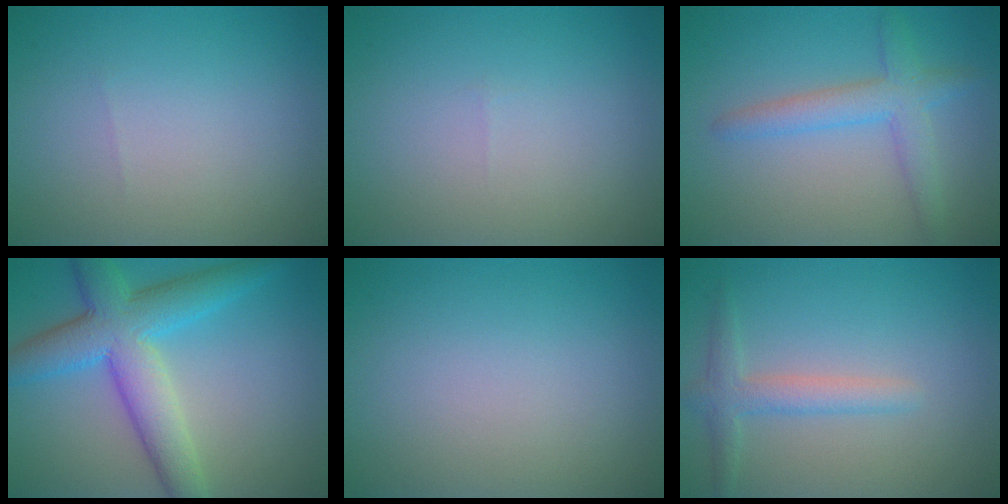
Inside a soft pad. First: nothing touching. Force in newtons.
{"total": 0.0}
{"total": 3.4, "press": 3.4, "slide": 0.2}
{"total": 7.5, "press": 7.5, "slide": 0.2}
{"total": 0.0}
{"total": 2.4, "press": 2.4, "slide": 0.1}